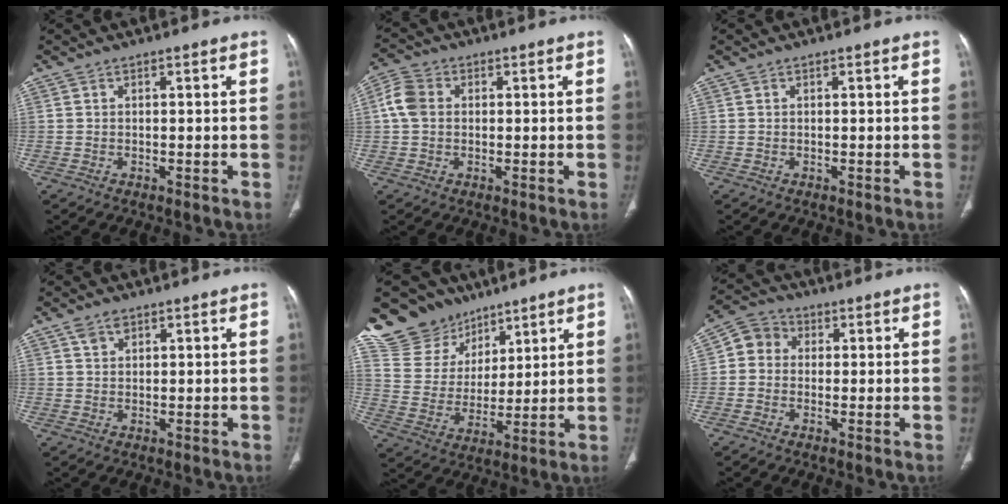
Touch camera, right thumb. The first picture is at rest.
{"total": 5.2, "force": [0.6, 4.0, 3.3], "torque": [-0.071, 0.015, 0.007]}
{"total": 0.0}
{"total": 2.5, "force": [1.5, 1.5, 1.2], "torque": [-0.017, -0.003, 0.030]}
{"total": 14.2, "force": [10.7, 9.1, 2.1], "torque": [-0.006, -0.047, 0.210]}
{"total": 5.6, "force": [0.6, 5.0, 2.5], "torque": [-0.028, 0.015, -0.004]}